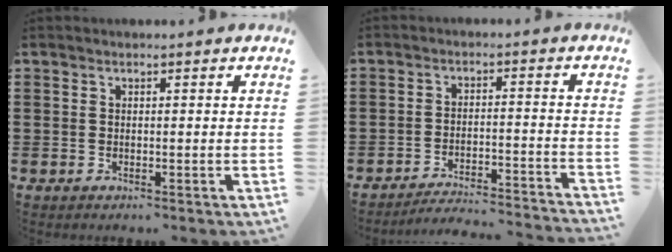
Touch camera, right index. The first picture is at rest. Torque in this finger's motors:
{"motor_torque": [0.04, 0.89, -1.05, -0.21]}